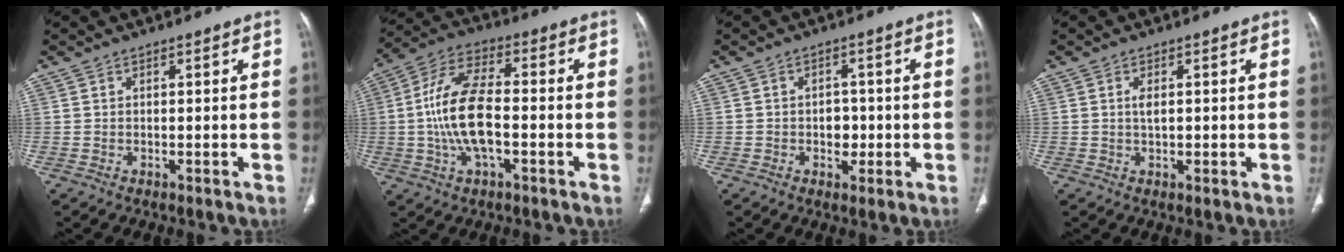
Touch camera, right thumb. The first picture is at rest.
{"total": 13.6, "force": [-1.8, 5.9, 12.1], "torque": [-0.246, 0.025, -0.038]}
{"total": 3.7, "force": [-0.6, 2.8, 2.3], "torque": [-0.009, 0.007, -0.008]}
{"total": 2.1, "force": [0.3, 1.1, 1.8], "torque": [-0.033, -0.001, 0.006]}